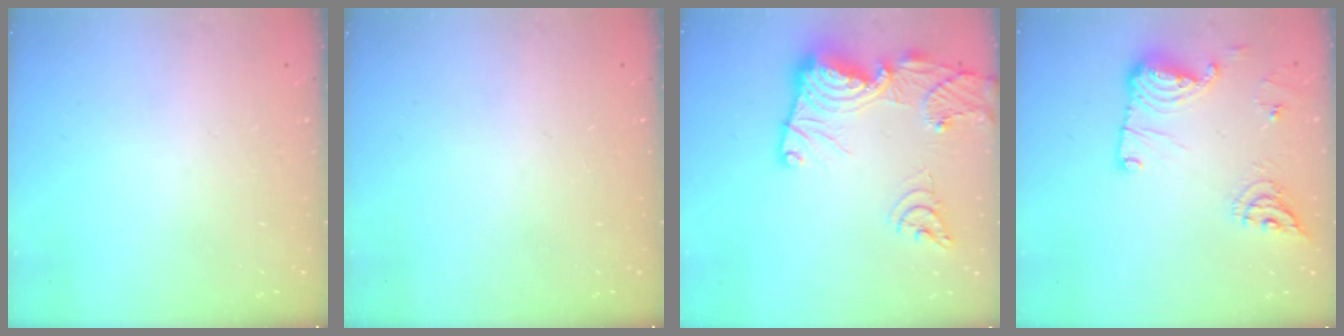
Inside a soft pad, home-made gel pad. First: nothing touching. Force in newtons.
{"total": 0.0}
{"total": 21.8, "press": 21.7, "slide": 2.3}
{"total": 14.5, "press": 14.5, "slide": 0.4}